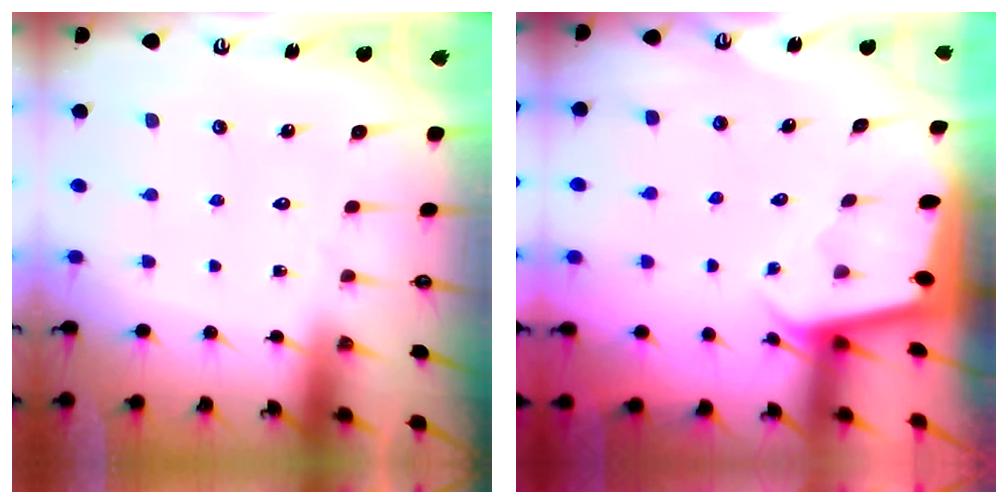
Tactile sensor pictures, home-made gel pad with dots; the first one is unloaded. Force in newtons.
{"total": 2.1, "press": 2.1, "slide": 0.1}